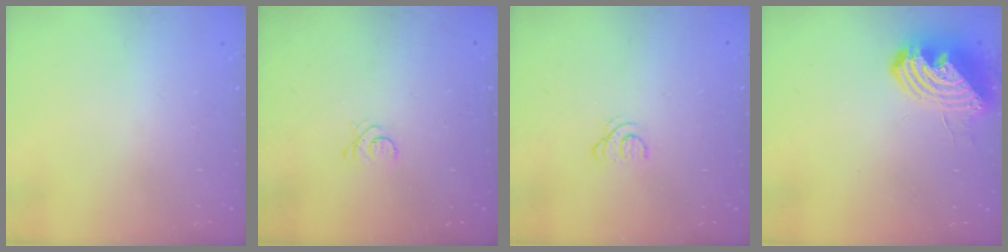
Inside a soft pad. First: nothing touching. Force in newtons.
{"total": 3.3, "press": 3.2, "slide": 0.5}
{"total": 2.1, "press": 2.1, "slide": 0.2}
{"total": 12.4, "press": 12.3, "slide": 1.7}